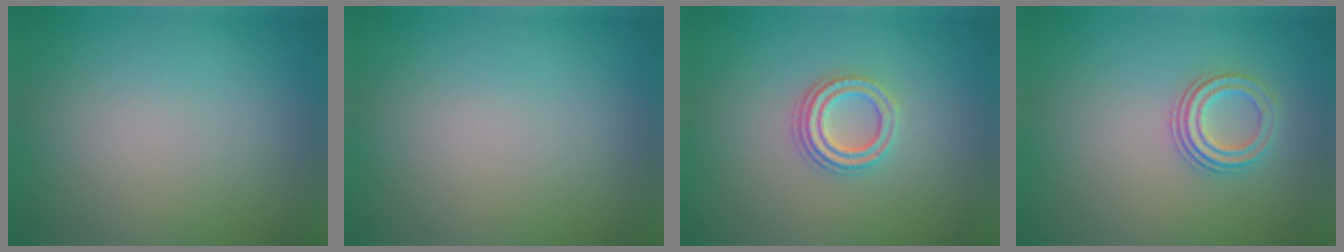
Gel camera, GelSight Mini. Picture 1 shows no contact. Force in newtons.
{"total": 0.0}
{"total": 2.7, "press": 2.5, "slide": 1.2}
{"total": 2.6, "press": 2.3, "slide": 1.2}